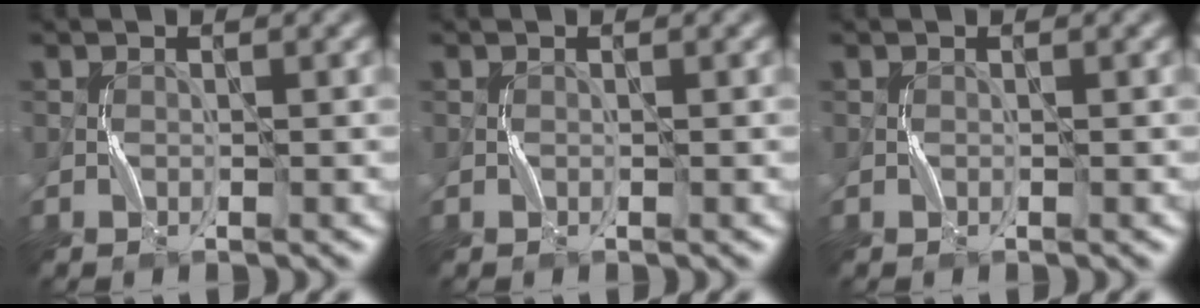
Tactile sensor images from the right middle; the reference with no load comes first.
{"total": 0.0}
{"total": 0.0}